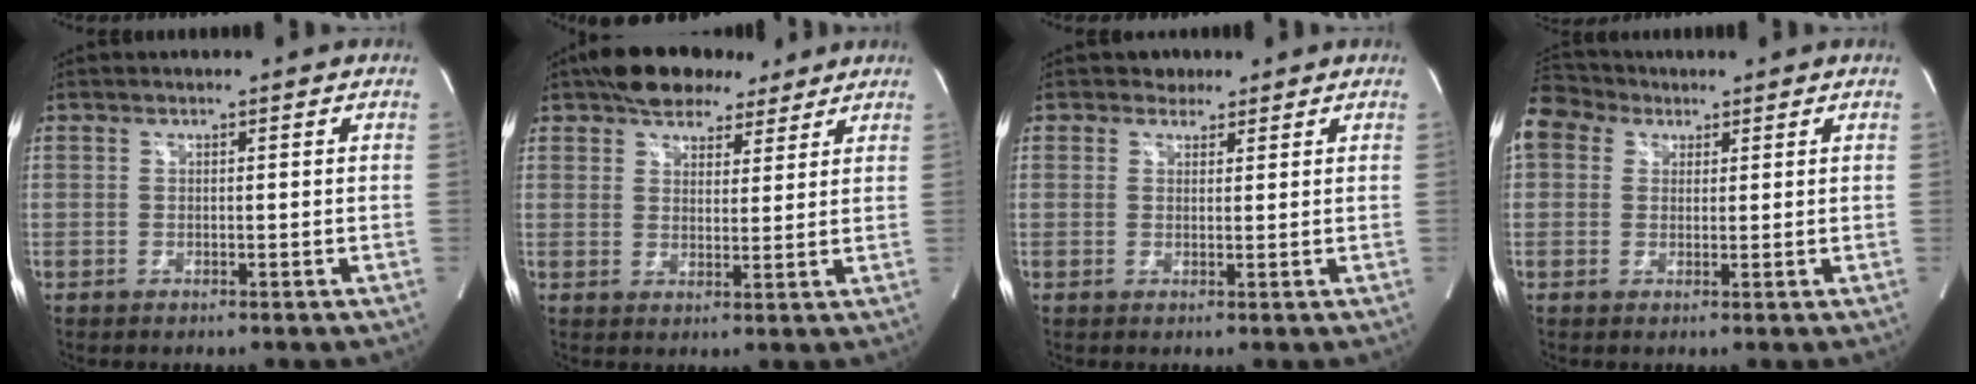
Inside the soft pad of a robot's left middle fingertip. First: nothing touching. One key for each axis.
{"total": 10.4, "fx": 8.0, "fy": 4.9, "fz": 4.5, "tx": -0.063, "ty": 0.029, "tz": 0.125}
{"total": 2.1, "fx": 1.5, "fy": 1.5, "fz": -0.1, "tx": 0.003, "ty": 0.005, "tz": 0.017}
{"total": 7.4, "fx": 4.7, "fy": 5.2, "fz": 2.3, "tx": -0.057, "ty": 0.047, "tz": 0.096}